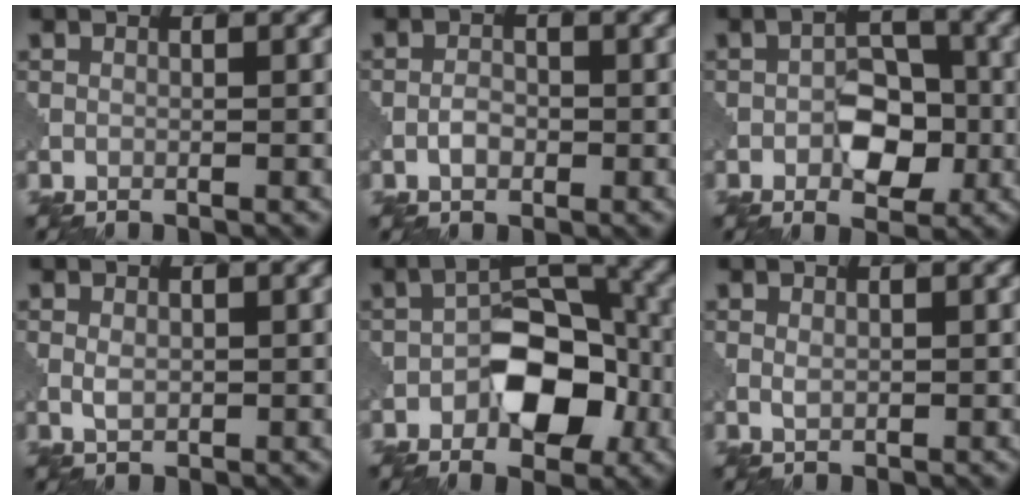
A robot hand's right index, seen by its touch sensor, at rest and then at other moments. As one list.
[{"total": 1.2, "force": [-0.2, 0.8, 0.8], "torque": [-0.015, 0.003, -0.002]}, {"total": 4.2, "force": [-0.9, 2.6, 3.2], "torque": [-0.041, 0.007, -0.008]}, {"total": 1.2, "force": [0.5, 0.8, 0.7], "torque": [-0.020, -0.003, 0.013]}, {"total": 7.3, "force": [-2.3, 4.1, 5.6], "torque": [-0.074, 0.016, -0.039]}, {"total": 0.8, "force": [0.6, 0.4, 0.5], "torque": [-0.017, -0.003, 0.016]}]